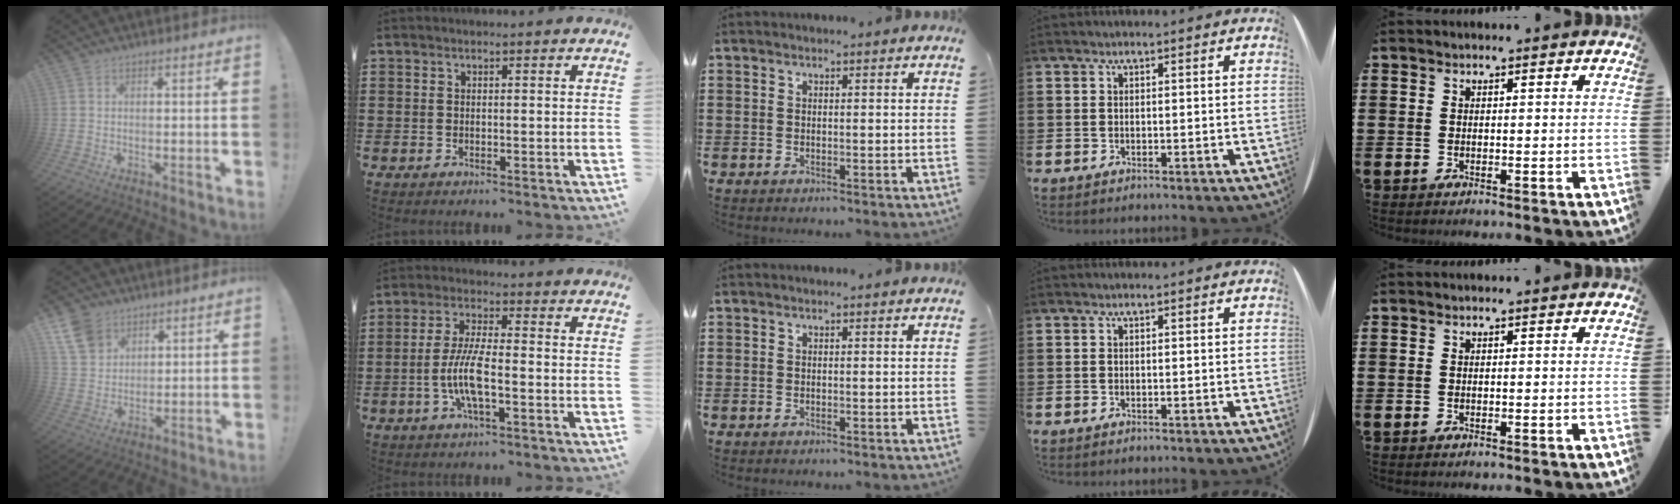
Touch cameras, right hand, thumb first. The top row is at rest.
{"thumb": {"total": 10.4, "force": [6.4, 7.3, 3.8], "torque": [-0.072, -0.029, 0.131]}, "index": {"total": 7.2, "force": [-2.2, 1.8, 6.7], "torque": [-0.153, -0.013, -0.049]}}